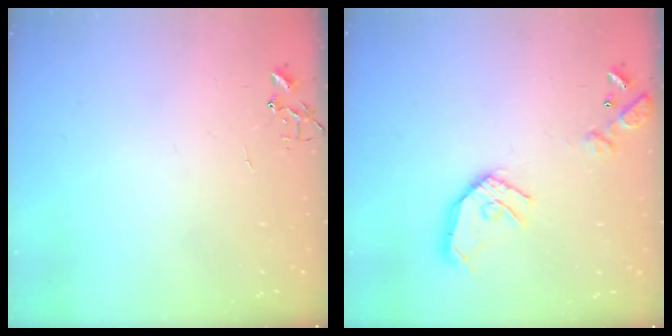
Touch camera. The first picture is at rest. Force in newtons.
{"total": 14.7, "press": 14.6, "slide": 1.6}